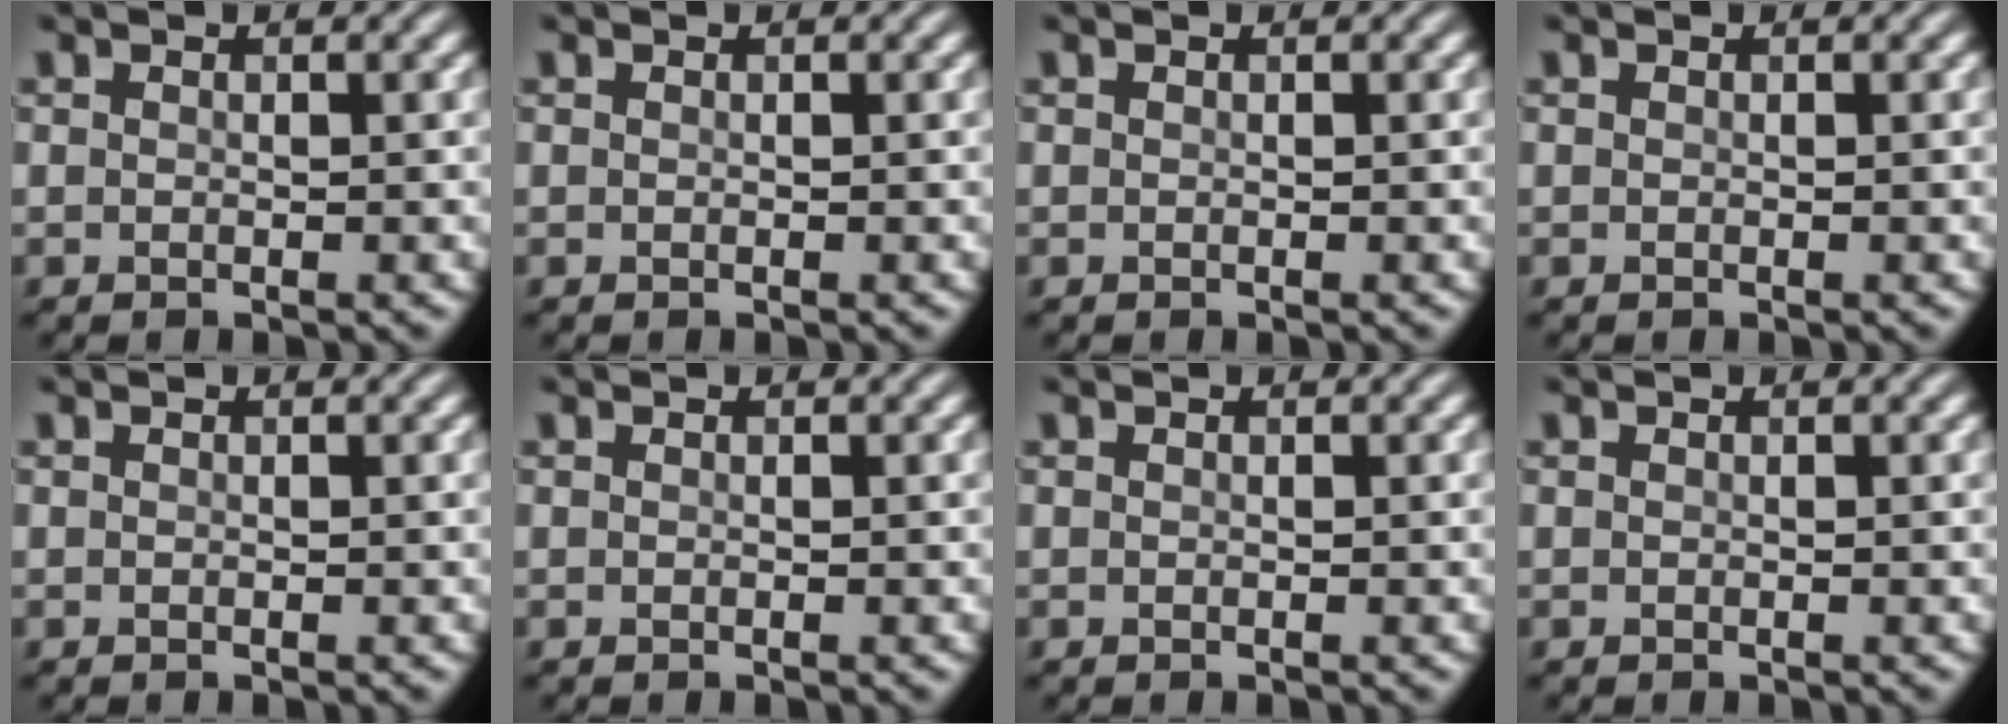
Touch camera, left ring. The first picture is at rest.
{"total": 0.0}
{"total": 0.0}
{"total": 0.0}
{"total": 0.0}
{"total": 0.0}
{"total": 0.0}
{"total": 0.0}